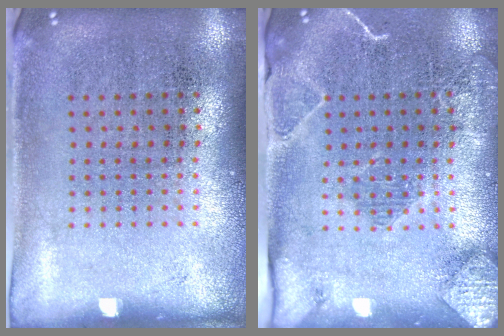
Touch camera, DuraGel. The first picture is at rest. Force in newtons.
{"total": 2.0, "press": 2.0, "slide": 0.4}